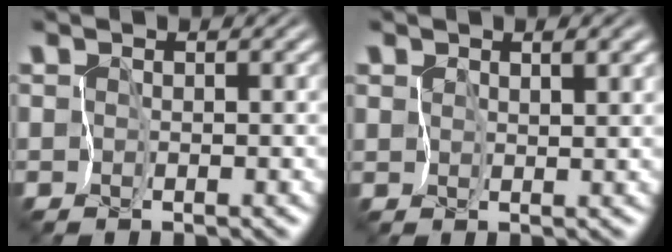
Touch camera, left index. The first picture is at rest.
{"total": 1.4, "force": [0.9, 0.9, 0.7], "torque": [-0.013, -0.005, 0.017]}